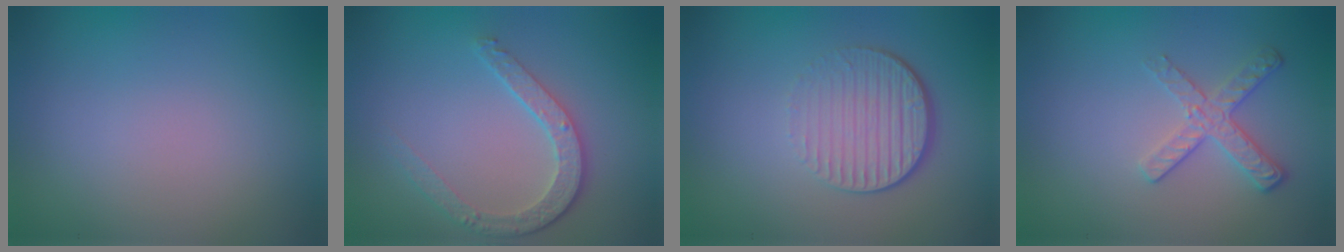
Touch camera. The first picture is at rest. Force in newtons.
{"total": 3.6, "press": 3.0, "slide": 2.1}
{"total": 4.3, "press": 2.9, "slide": 3.2}
{"total": 2.6, "press": 2.4, "slide": 1.2}